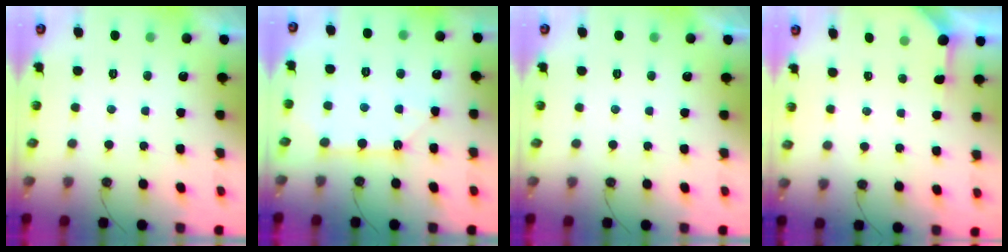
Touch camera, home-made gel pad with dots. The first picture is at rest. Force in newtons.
{"total": 5.2, "press": 5.2, "slide": 0.5}
{"total": 0.0}
{"total": 2.9, "press": 2.8, "slide": 0.3}